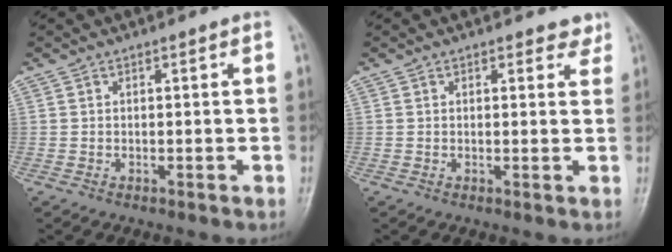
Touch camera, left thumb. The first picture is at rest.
{"total": 2.5, "force": [1.9, 1.3, 0.8], "torque": [0.015, -0.009, 0.016]}